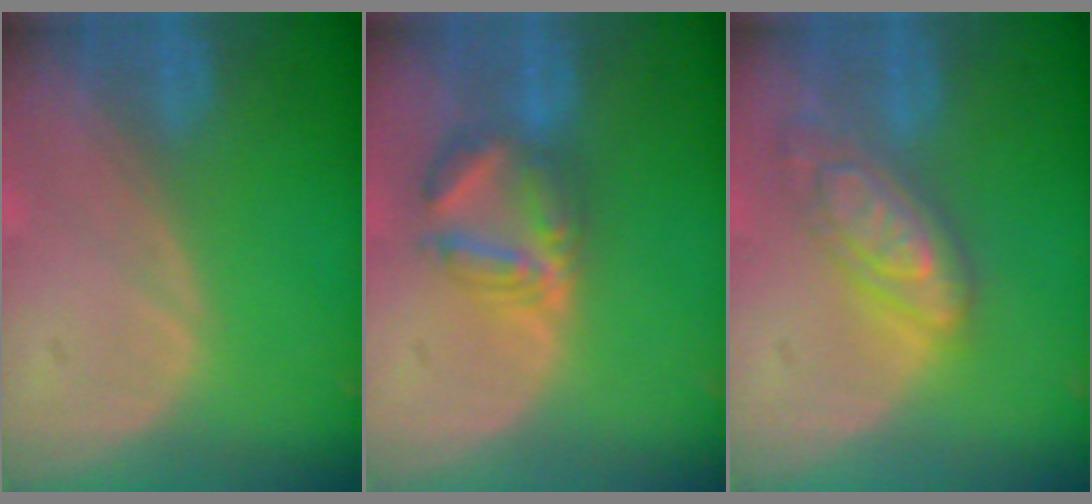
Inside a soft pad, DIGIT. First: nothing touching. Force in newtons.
{"total": 6.0, "press": 5.9, "slide": 0.7}
{"total": 7.1, "press": 7.1, "slide": 0.4}